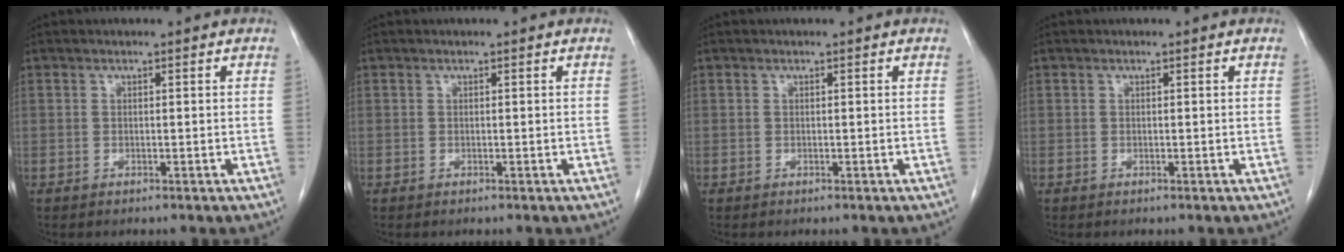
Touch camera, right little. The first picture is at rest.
{"total": 0.0}
{"total": 0.0}
{"total": 0.0}